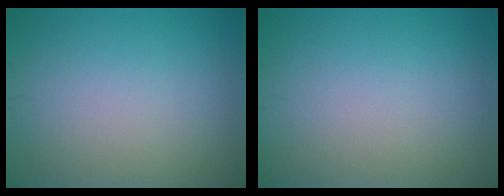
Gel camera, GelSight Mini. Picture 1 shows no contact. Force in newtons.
{"total": 0.0}